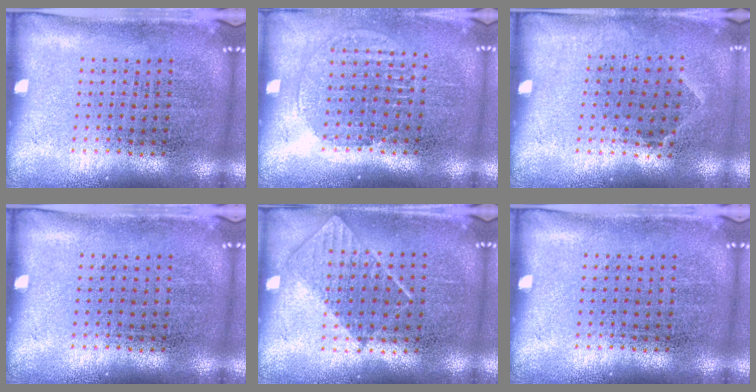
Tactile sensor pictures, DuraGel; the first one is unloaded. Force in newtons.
{"total": 1.4, "press": 1.2, "slide": 0.6}
{"total": 0.8, "press": 0.6, "slide": 0.5}
{"total": 0.0}
{"total": 0.7, "press": 0.6, "slide": 0.4}
{"total": 0.0}